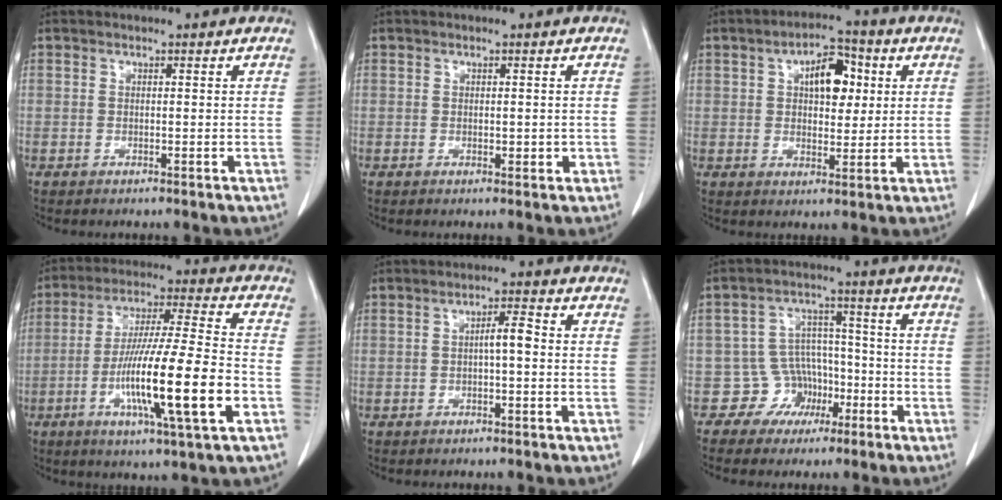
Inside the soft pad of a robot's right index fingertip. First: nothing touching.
{"total": 1.4, "force": [-0.1, 0.7, 1.2], "torque": [-0.017, -0.002, 0.003]}
{"total": 7.8, "force": [2.2, 4.0, 6.3], "torque": [-0.096, 0.019, 0.034]}
{"total": 17.8, "force": [-5.3, 0.5, 17.0], "torque": [-0.307, -0.014, -0.091]}
{"total": 3.1, "force": [-0.1, 0.5, 3.0], "torque": [-0.050, 0.007, -0.004]}
{"total": 6.2, "force": [-3.1, 5.4, 0.1], "torque": [0.018, 0.022, -0.045]}